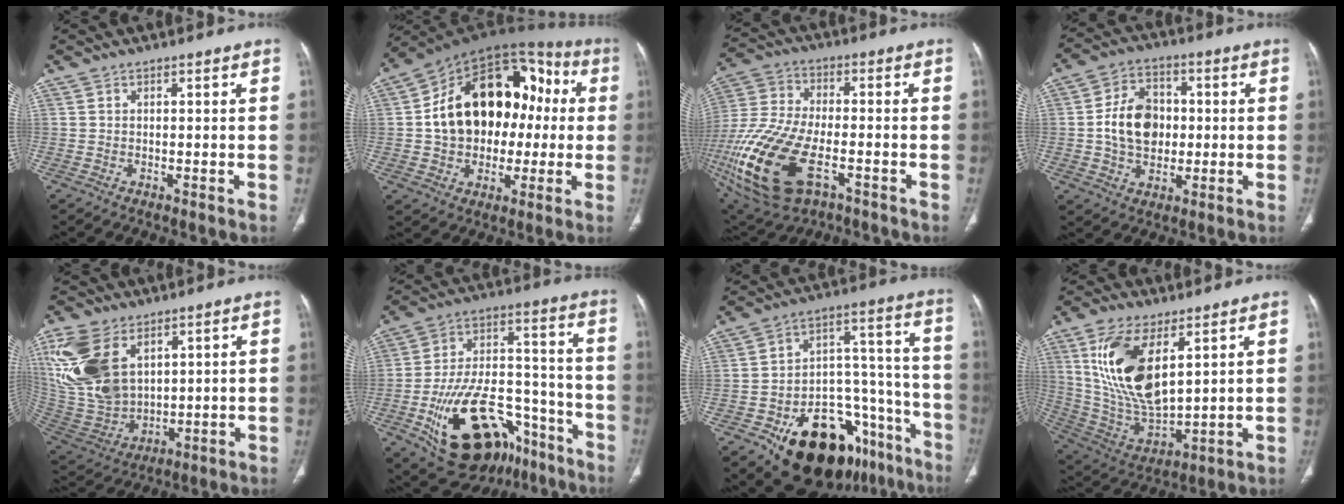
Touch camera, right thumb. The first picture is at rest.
{"total": 23.8, "force": [1.0, 16.6, 17.1], "torque": [-0.243, 0.047, 0.019]}
{"total": 23.4, "force": [-8.6, 11.7, 18.4], "torque": [-0.442, -0.007, -0.147]}
{"total": 11.4, "force": [0.0, 8.5, 7.7], "torque": [-0.108, 0.014, -0.003]}
{"total": 19.5, "force": [7.9, 12.1, 13.2], "torque": [-0.284, -0.029, 0.173]}
{"total": 25.9, "force": [-13.3, 14.0, 17.2], "torque": [-0.285, 0.076, -0.202]}
{"total": 26.0, "force": [-14.3, 14.7, 16.0], "torque": [-0.161, 0.108, -0.204]}
{"total": 18.0, "force": [6.8, 8.1, 14.6], "torque": [-0.278, -0.029, 0.146]}